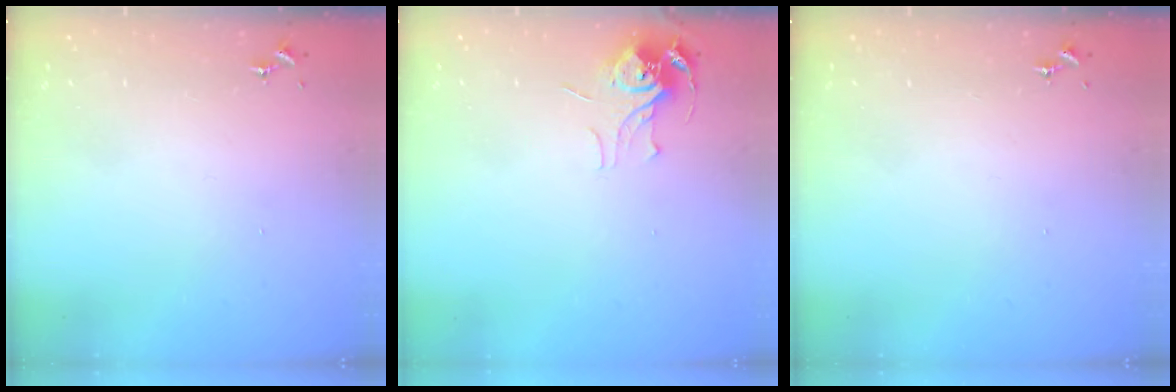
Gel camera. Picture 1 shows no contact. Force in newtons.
{"total": 7.8, "press": 7.7, "slide": 0.7}
{"total": 0.0}